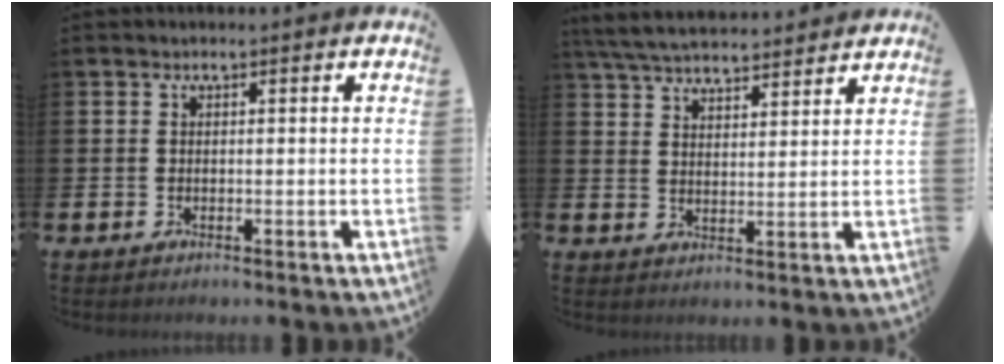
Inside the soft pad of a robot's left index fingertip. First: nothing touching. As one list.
[{"total": 5.8, "force": [5.7, 0.6, 1.1], "torque": [-0.045, -0.026, 0.103]}]